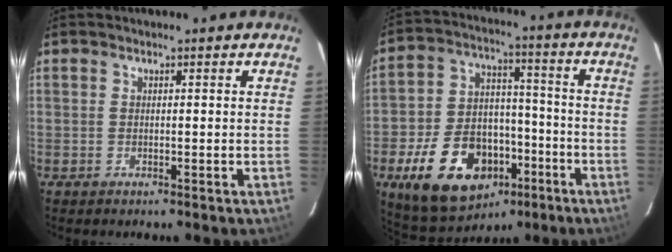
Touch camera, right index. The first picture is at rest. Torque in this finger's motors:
{"motor_torque": [1.83, -0.31, 0.47, 0.09]}